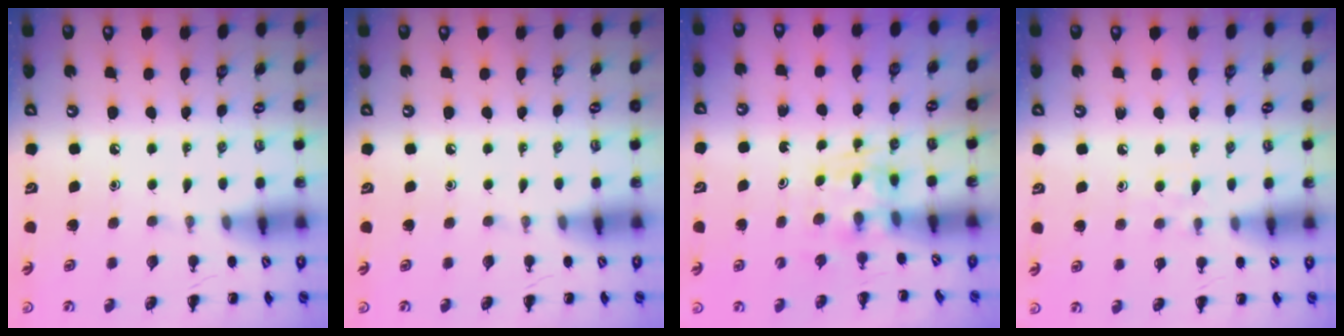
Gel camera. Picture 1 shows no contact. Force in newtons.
{"total": 0.0}
{"total": 2.4, "press": 2.2, "slide": 1.1}
{"total": 4.7, "press": 4.4, "slide": 1.6}